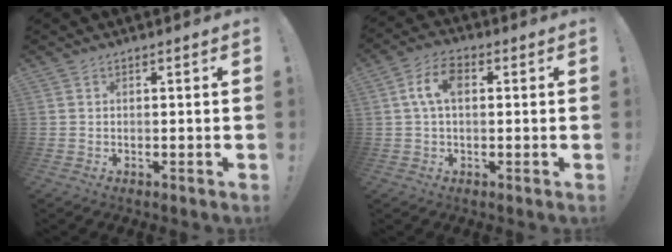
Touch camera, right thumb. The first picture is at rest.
{"total": 7.7, "force": [1.3, 4.5, 6.1], "torque": [-0.112, 0.013, 0.025]}